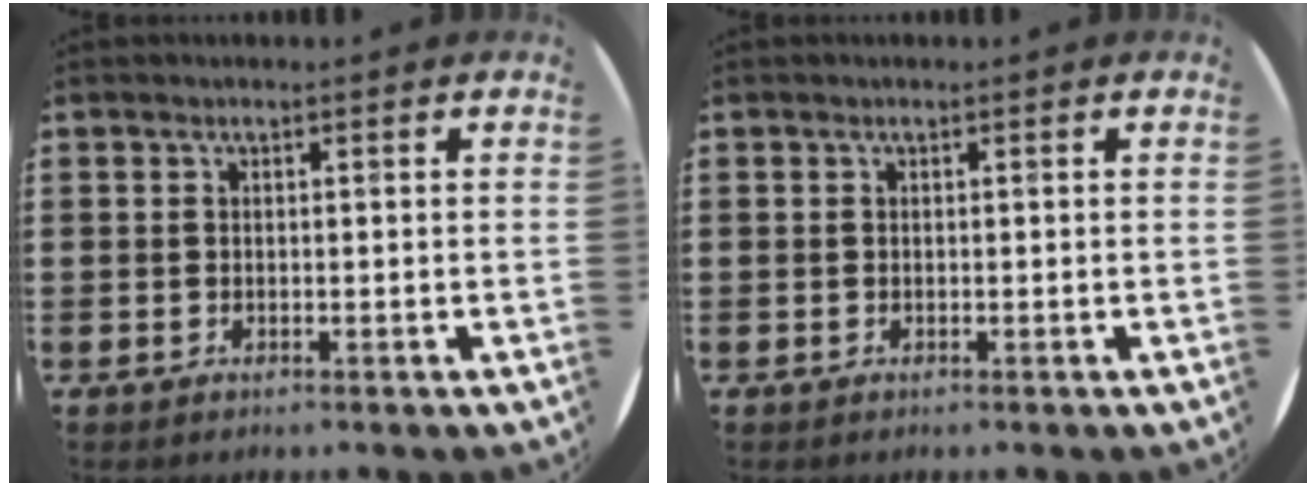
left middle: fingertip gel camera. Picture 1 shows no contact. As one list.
[{"total": 0.0}]